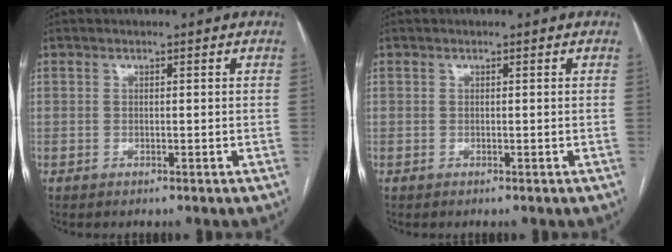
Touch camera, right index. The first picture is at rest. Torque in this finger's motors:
{"motor_torque": [0.50, 0.38, -0.01, 0.00]}